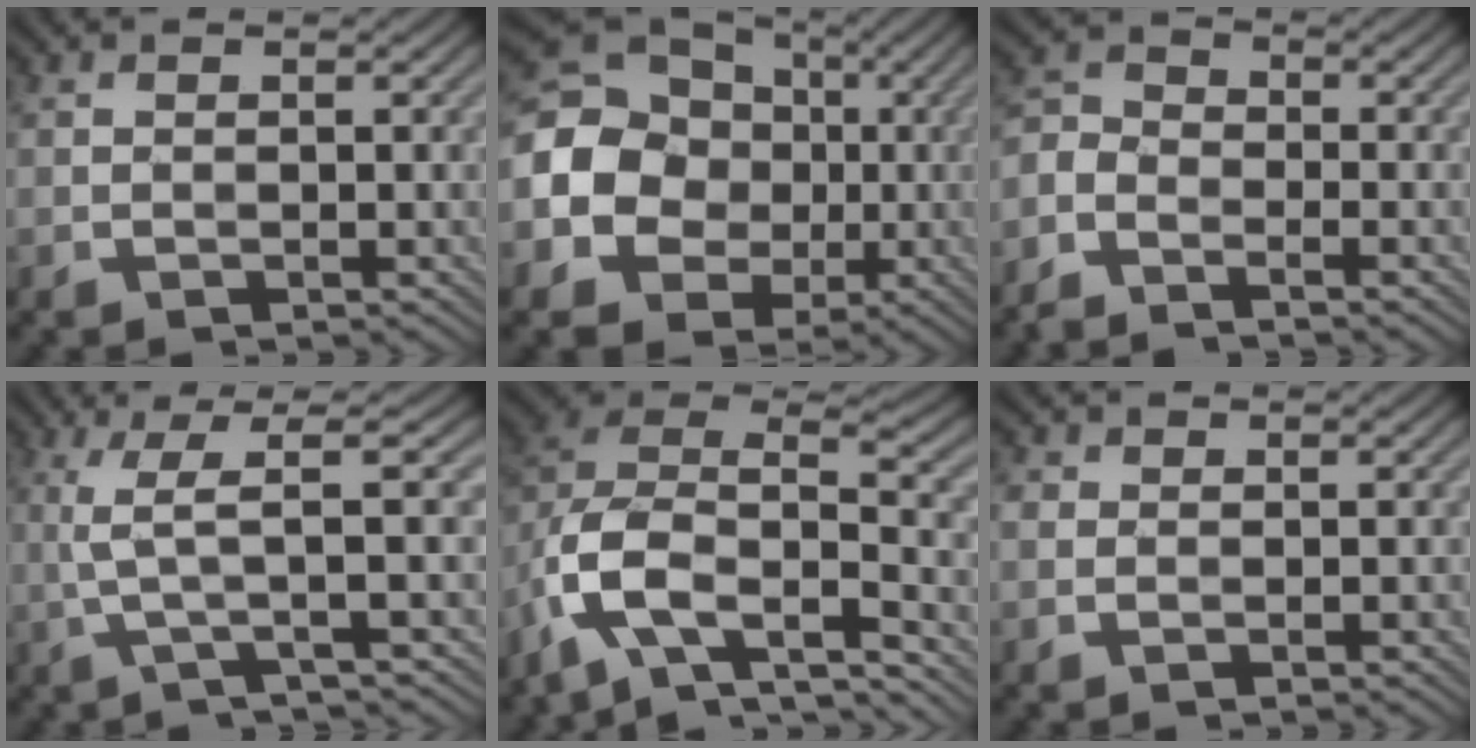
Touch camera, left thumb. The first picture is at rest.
{"total": 16.4, "force": [-0.7, 14.6, 7.5], "torque": [-0.207, -0.004, -0.032]}
{"total": 4.0, "force": [-3.1, 2.0, 1.6], "torque": [-0.051, 0.002, -0.078]}
{"total": 5.2, "force": [0.7, 0.3, 5.2], "torque": [-0.106, 0.018, 0.009]}
{"total": 12.1, "force": [-6.0, 6.2, 8.5], "torque": [-0.196, -0.014, -0.112]}
{"total": 1.5, "force": [0.2, 1.3, 0.7], "torque": [-0.023, 0.003, 0.003]}